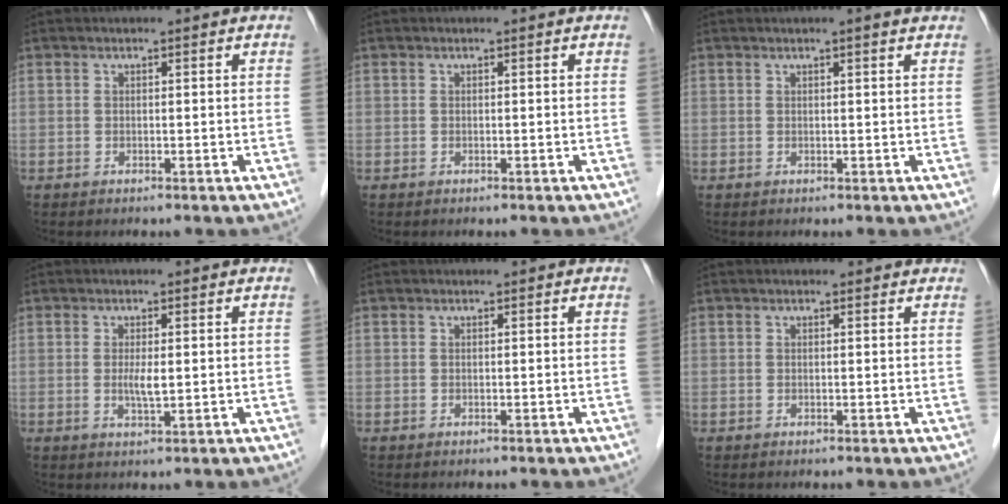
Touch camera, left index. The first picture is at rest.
{"total": 0.0}
{"total": 1.9, "force": [1.4, 0.0, 1.2], "torque": [-0.015, 0.014, 0.020]}
{"total": 2.5, "force": [0.0, 0.4, 2.5], "torque": [-0.052, -0.005, 0.004]}
{"total": 0.0}
{"total": 1.3, "force": [1.1, 0.5, 0.4], "torque": [-0.011, 0.005, 0.007]}